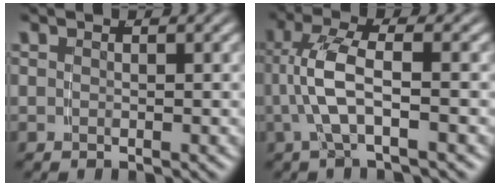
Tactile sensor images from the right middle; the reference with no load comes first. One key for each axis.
{"total": 4.2, "fx": -0.2, "fy": 1.1, "fz": 4.1, "tx": -0.091, "ty": 0.002, "tz": -0.001}